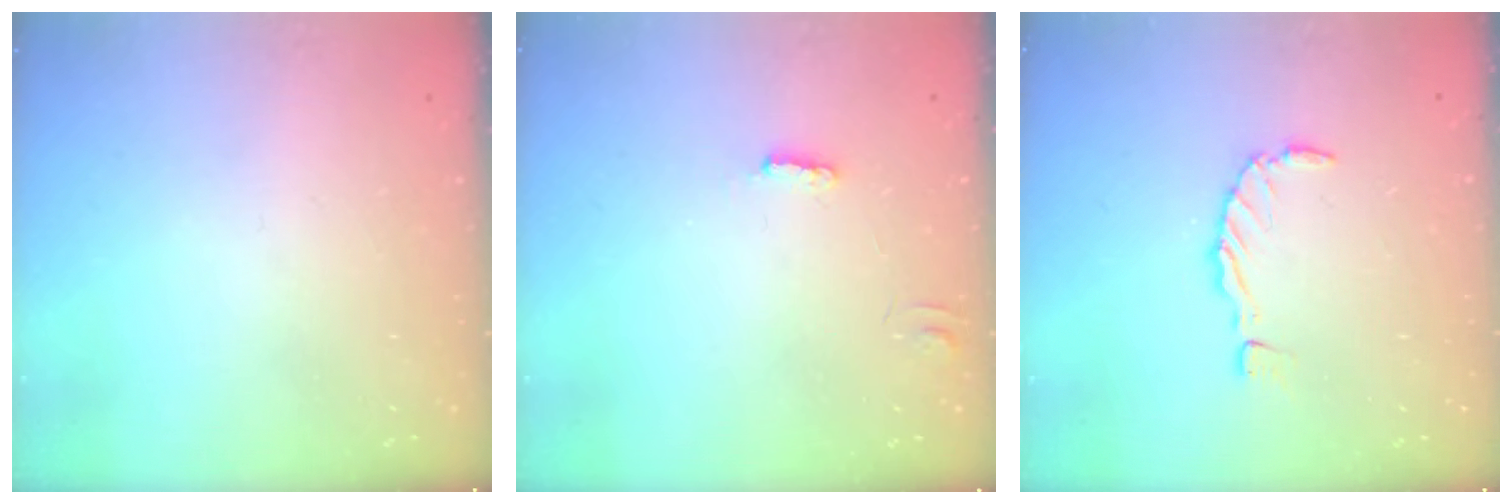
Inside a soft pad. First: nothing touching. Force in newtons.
{"total": 2.6, "press": 2.6, "slide": 0.4}
{"total": 0.0}